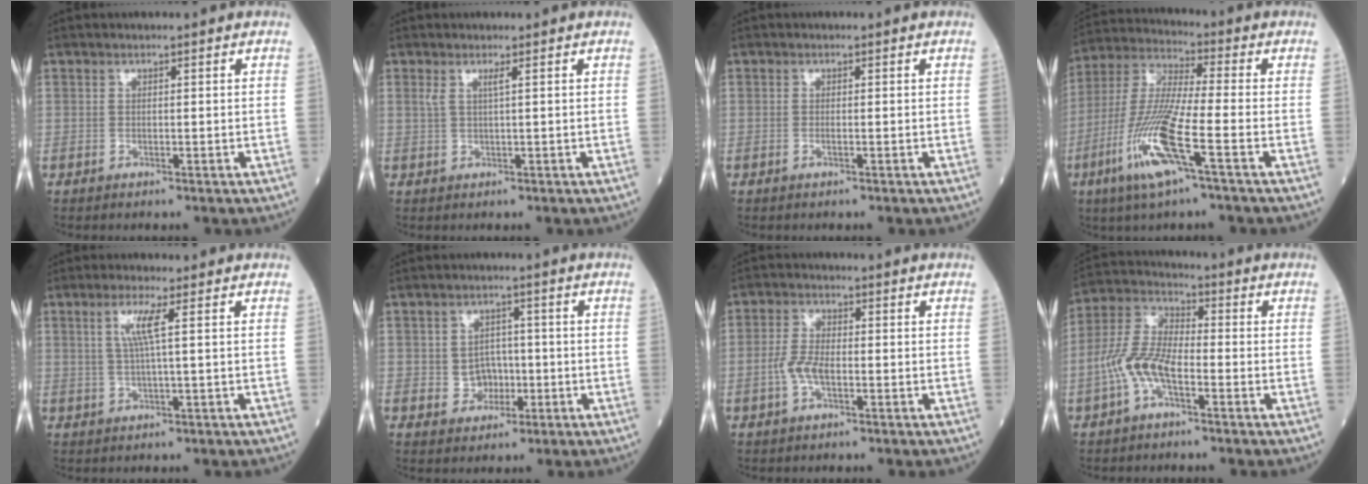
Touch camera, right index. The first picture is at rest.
{"total": 1.4, "force": [0.6, -0.2, 1.3], "torque": [-0.035, 0.005, 0.013]}
{"total": 0.6, "force": [-0.3, -0.1, 0.5], "torque": [-0.014, -0.001, -0.006]}
{"total": 13.7, "force": [-5.6, 0.5, 12.5], "torque": [-0.269, -0.016, -0.114]}
{"total": 3.9, "force": [1.1, -0.5, 3.7], "torque": [-0.079, 0.002, 0.023]}
{"total": 4.2, "force": [-0.6, 3.8, 1.8], "torque": [-0.021, 0.009, -0.004]}
{"total": 4.2, "force": [-1.1, 1.7, 3.7], "torque": [-0.084, 0.006, -0.024]}
{"total": 8.5, "force": [-3.1, 3.4, 7.2], "torque": [-0.169, 0.015, -0.065]}